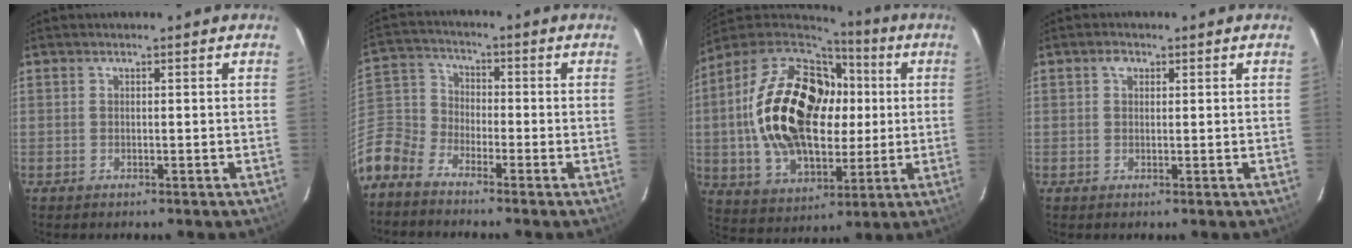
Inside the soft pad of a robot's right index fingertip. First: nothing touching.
{"total": 9.9, "force": [-6.4, 6.6, 3.6], "torque": [-0.098, 0.014, -0.151]}
{"total": 27.0, "force": [2.3, 17.2, 20.7], "torque": [-0.431, 0.032, 0.054]}
{"total": 1.6, "force": [0.7, 1.2, 0.8], "torque": [-0.011, 0.008, 0.010]}